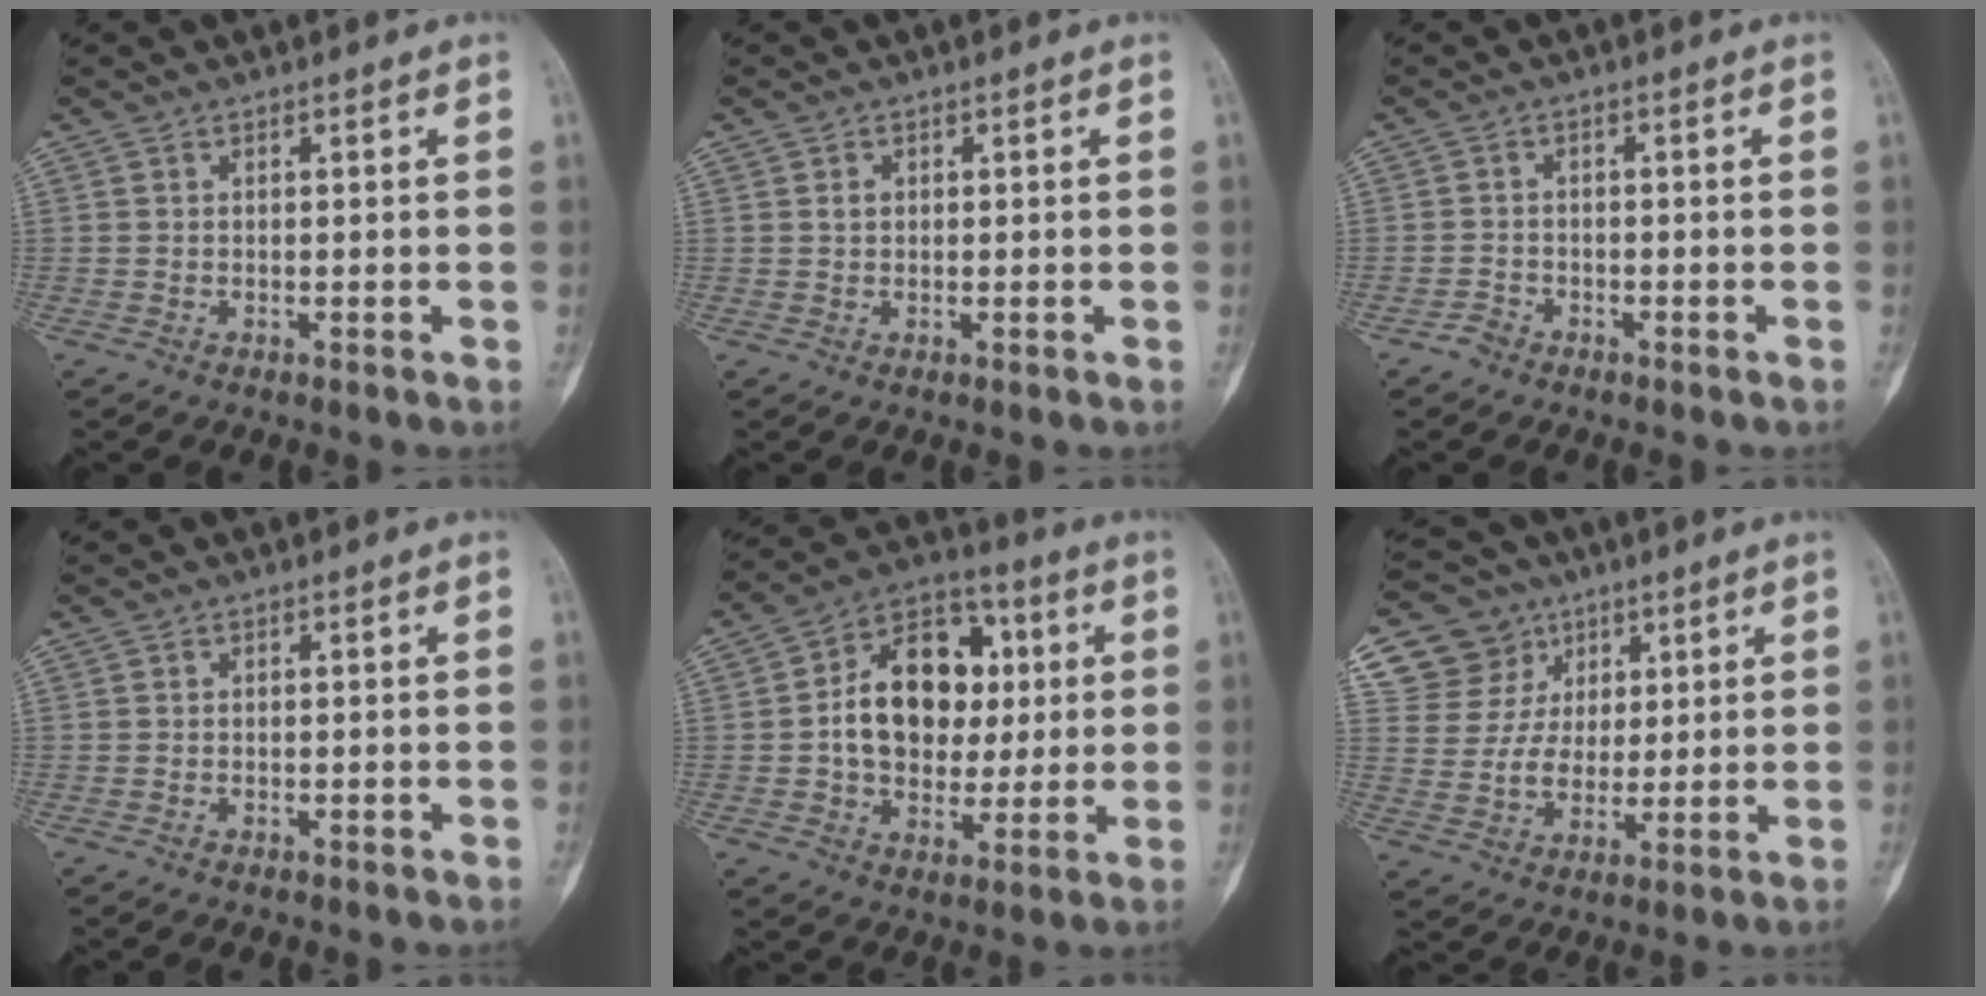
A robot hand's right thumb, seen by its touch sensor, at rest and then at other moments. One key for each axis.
{"total": 1.2, "fx": 0.3, "fy": 1.0, "fz": 0.6, "tx": -0.007, "ty": 0.002, "tz": 0.006}
{"total": 1.8, "fx": -1.4, "fy": 1.0, "fz": 0.3, "tx": -0.007, "ty": 0.009, "tz": -0.028}
{"total": 0.8, "fx": -0.6, "fy": 0.2, "fz": 0.4, "tx": -0.011, "ty": 0.005, "tz": -0.007}
{"total": 17.0, "fx": 1.5, "fy": 12.3, "fz": 11.6, "tx": -0.143, "ty": 0.022, "tz": 0.022}
{"total": 13.1, "fx": 6.2, "fy": 11.2, "fz": 2.8, "tx": -0.016, "ty": -0.013, "tz": 0.120}